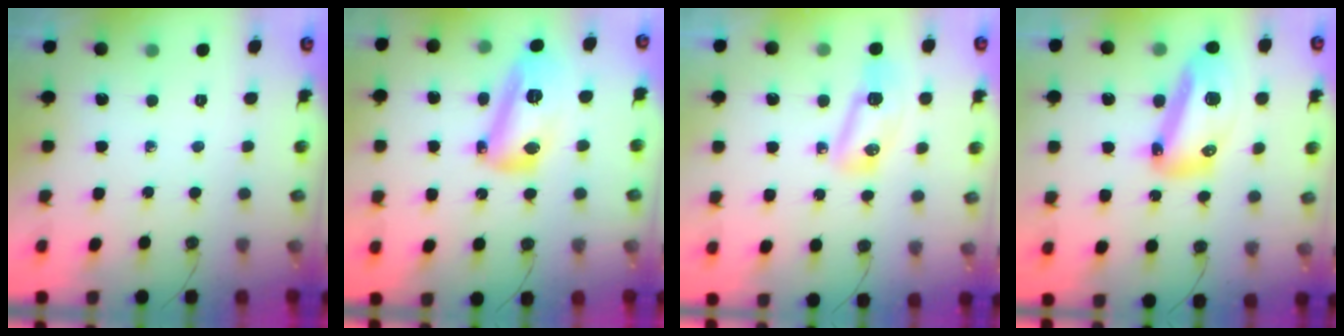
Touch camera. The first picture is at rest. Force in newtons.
{"total": 17.1, "press": 17.0, "slide": 1.4}
{"total": 9.1, "press": 9.0, "slide": 1.1}
{"total": 15.4, "press": 15.2, "slide": 2.1}